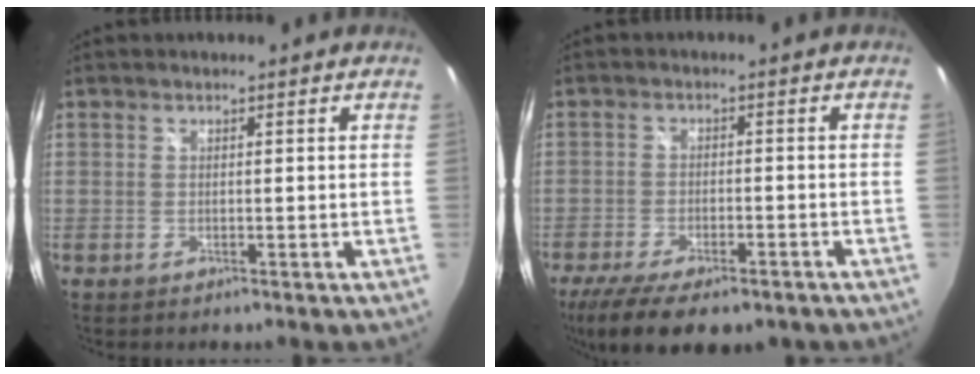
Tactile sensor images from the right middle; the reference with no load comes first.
{"total": 14.3, "force": [-10.2, 5.2, 8.5], "torque": [-0.186, -0.049, -0.159]}